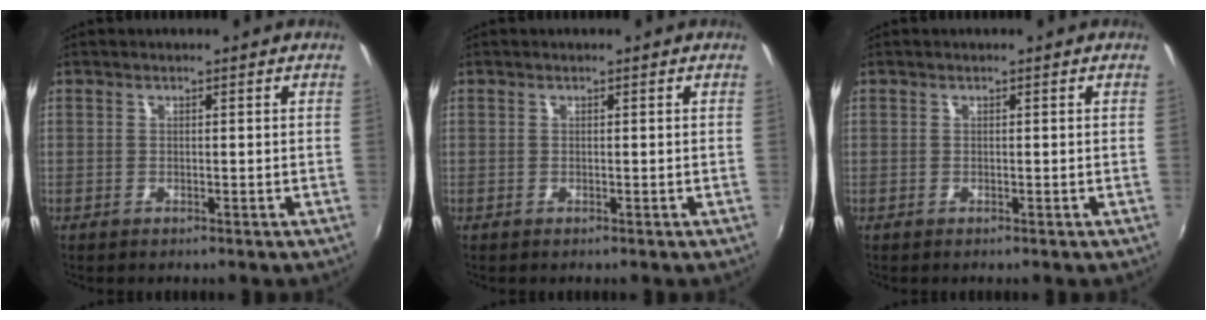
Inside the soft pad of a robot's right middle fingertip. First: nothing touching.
{"total": 0.0}
{"total": 0.0}